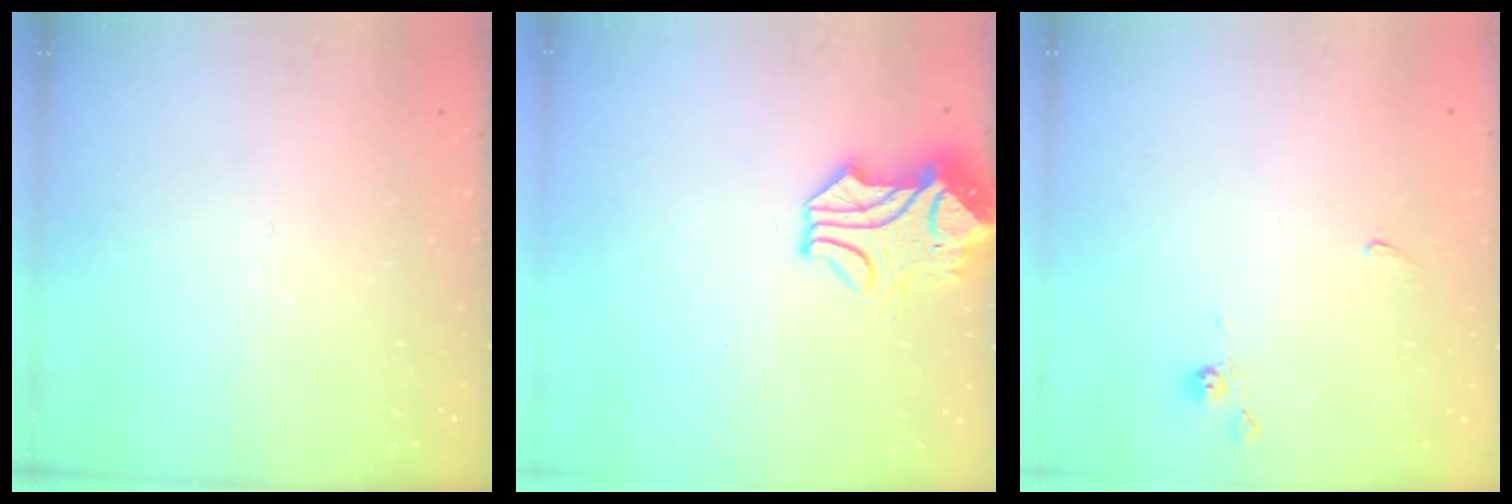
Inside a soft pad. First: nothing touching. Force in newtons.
{"total": 2.5, "press": 2.3, "slide": 1.0}
{"total": 0.7, "press": 0.5, "slide": 0.5}